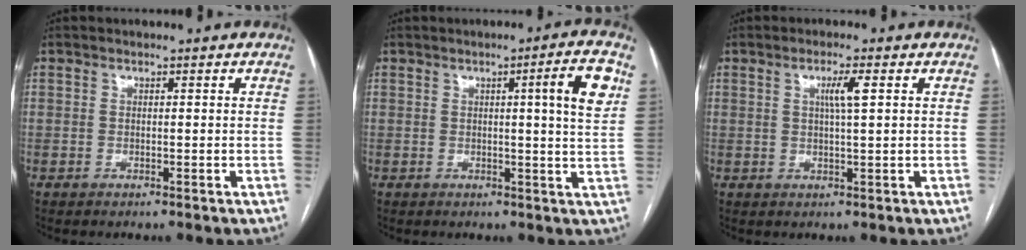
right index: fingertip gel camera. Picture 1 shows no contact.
{"total": 6.6, "force": [2.1, -0.7, 6.3], "torque": [-0.083, -0.004, 0.026]}
{"total": 3.3, "force": [1.0, -0.1, 3.1], "torque": [-0.057, 0.000, 0.017]}